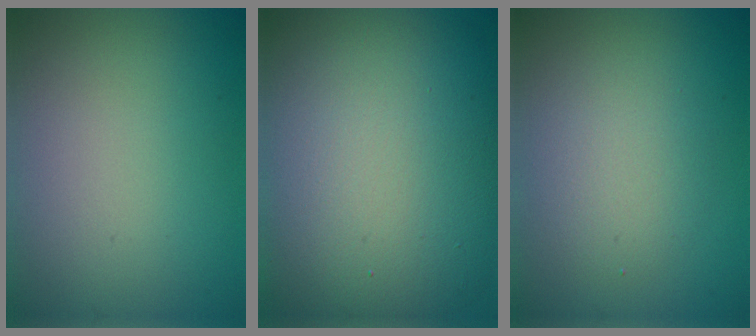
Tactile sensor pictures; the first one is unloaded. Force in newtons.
{"total": 17.5, "press": 17.5, "slide": 0.8}
{"total": 2.9, "press": 2.9, "slide": 0.3}